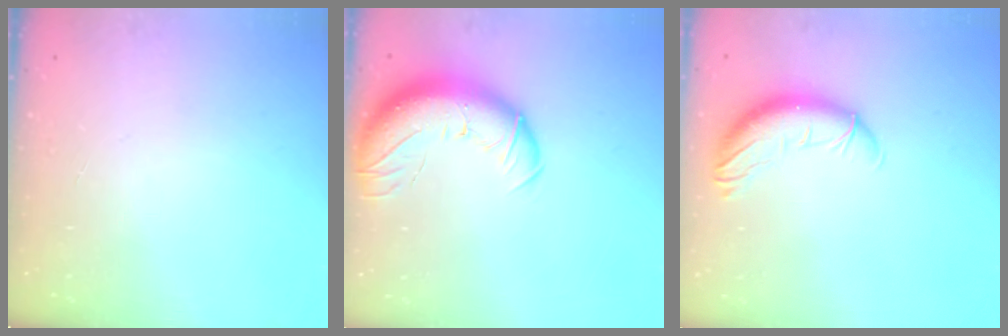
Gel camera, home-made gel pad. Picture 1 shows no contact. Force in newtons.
{"total": 15.2, "press": 14.7, "slide": 3.6}
{"total": 11.2, "press": 11.1, "slide": 1.7}